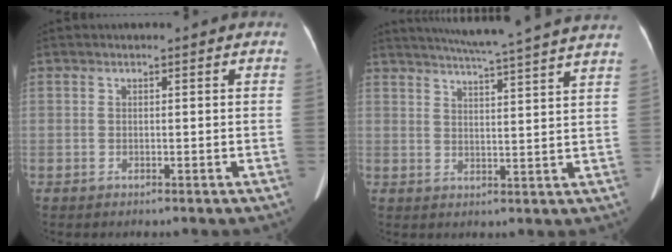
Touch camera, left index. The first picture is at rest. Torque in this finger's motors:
{"motor_torque": [0.37, -1.12, -0.02, 0.06]}